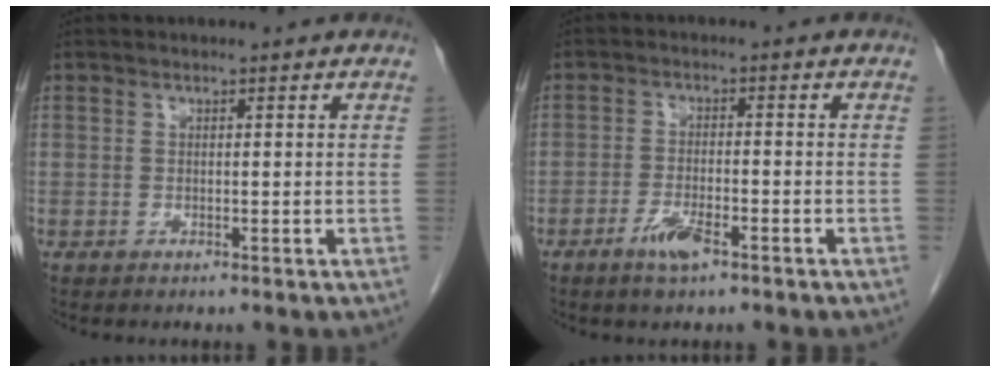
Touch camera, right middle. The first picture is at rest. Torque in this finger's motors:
{"motor_torque": [-0.11, -0.21, -0.02, 0.02]}